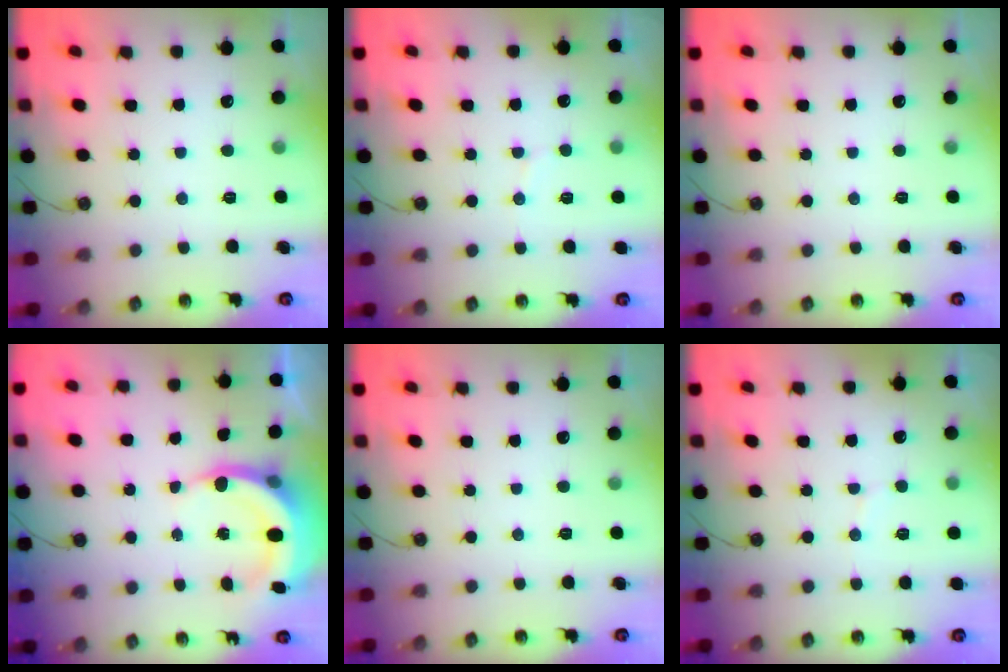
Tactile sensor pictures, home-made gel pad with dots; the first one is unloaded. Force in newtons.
{"total": 4.1, "press": 3.9, "slide": 1.1}
{"total": 0.0}
{"total": 7.2, "press": 7.0, "slide": 1.3}
{"total": 0.0}
{"total": 4.1, "press": 3.9, "slide": 1.1}